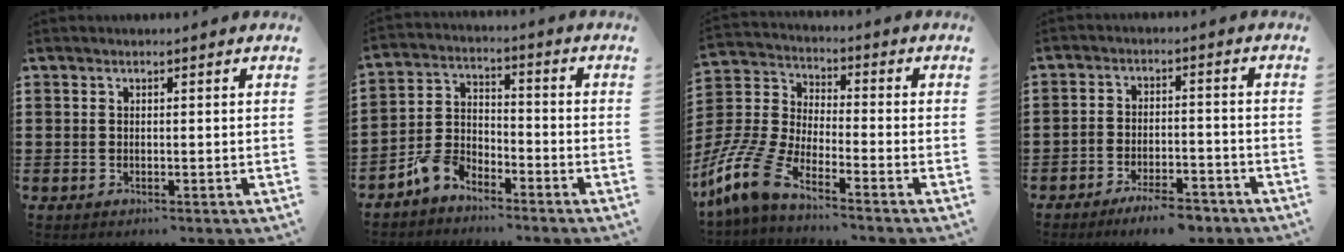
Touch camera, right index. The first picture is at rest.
{"total": 5.7, "force": [-4.9, 2.5, 1.7], "torque": [-0.051, 0.013, -0.099]}
{"total": 9.3, "force": [-7.4, 2.0, 5.4], "torque": [-0.157, -0.008, -0.158]}
{"total": 5.6, "force": [-5.0, 0.9, 2.3], "torque": [-0.040, 0.005, -0.095]}